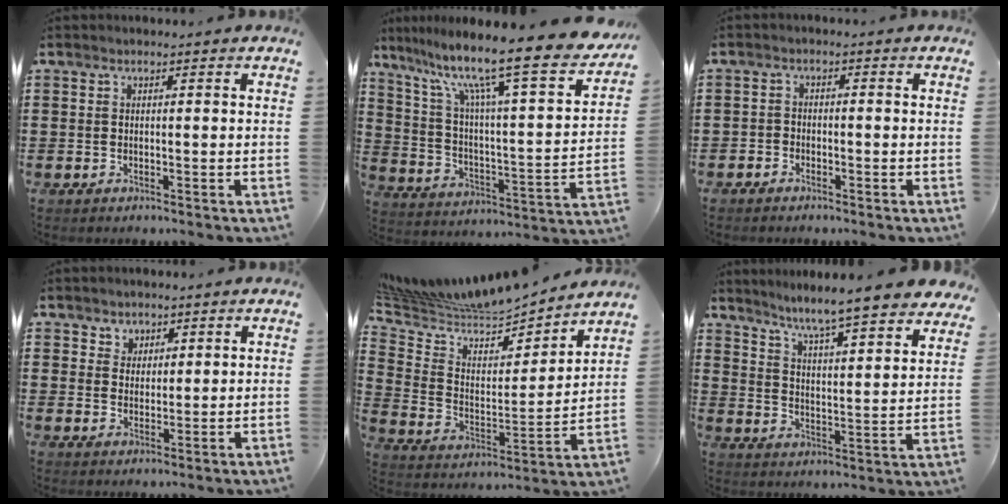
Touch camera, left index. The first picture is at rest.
{"total": 13.4, "force": [10.0, 0.9, 8.8], "torque": [-0.180, -0.074, 0.155]}
{"total": 1.6, "force": [-1.5, 0.4, 0.0], "torque": [-0.006, 0.004, -0.034]}
{"total": 2.8, "force": [1.8, 2.1, -0.2], "torque": [-0.007, 0.010, 0.033]}
{"total": 6.2, "force": [6.2, 1.1, -0.1], "torque": [-0.042, -0.058, 0.102]}
{"total": 6.0, "force": [5.2, -1.1, 2.8], "torque": [-0.078, -0.058, 0.077]}